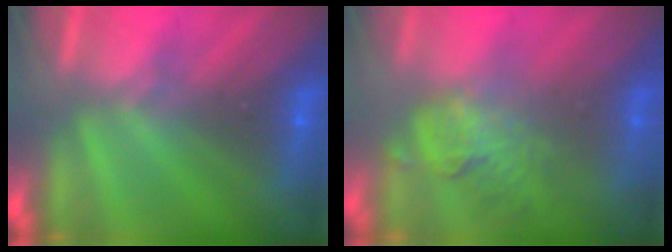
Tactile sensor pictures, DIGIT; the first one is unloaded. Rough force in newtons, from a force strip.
{"total": 1.8}